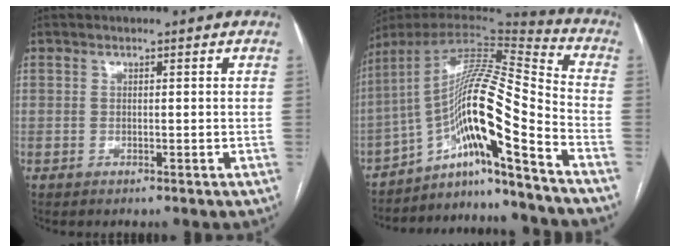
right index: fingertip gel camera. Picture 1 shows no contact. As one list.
[{"total": 16.7, "force": [-10.0, -1.1, 13.3], "torque": [-0.231, 0.028, -0.172]}]